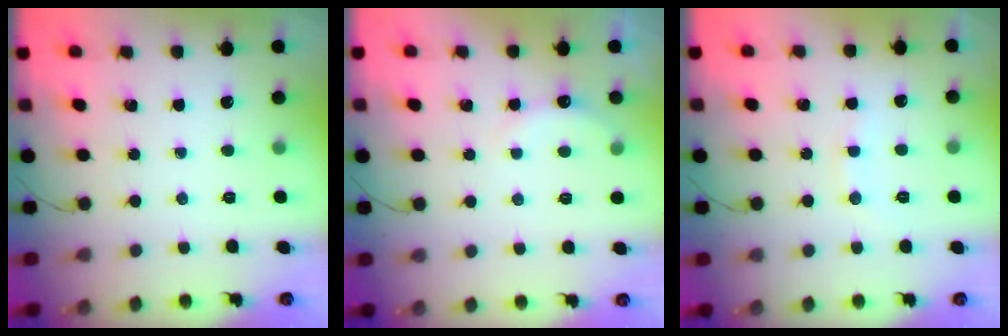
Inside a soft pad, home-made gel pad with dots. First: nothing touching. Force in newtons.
{"total": 3.5, "press": 3.4, "slide": 1.0}
{"total": 7.5, "press": 7.4, "slide": 1.5}